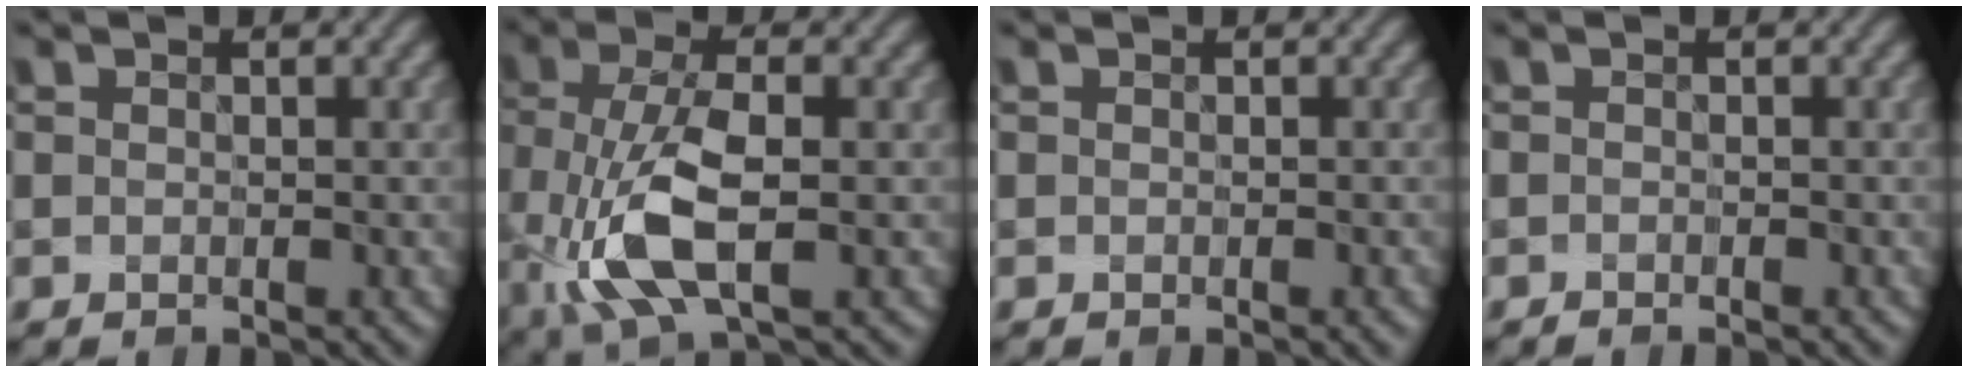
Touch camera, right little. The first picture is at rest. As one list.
[{"total": 8.2, "force": [-1.9, 3.4, 7.3], "torque": [-0.152, 0.007, -0.034]}, {"total": 0.7, "force": [-0.3, 0.2, 0.6], "torque": [-0.002, -0.001, -0.002]}, {"total": 0.8, "force": [-0.7, -0.3, -0.3], "torque": [0.002, 0.001, -0.008]}]